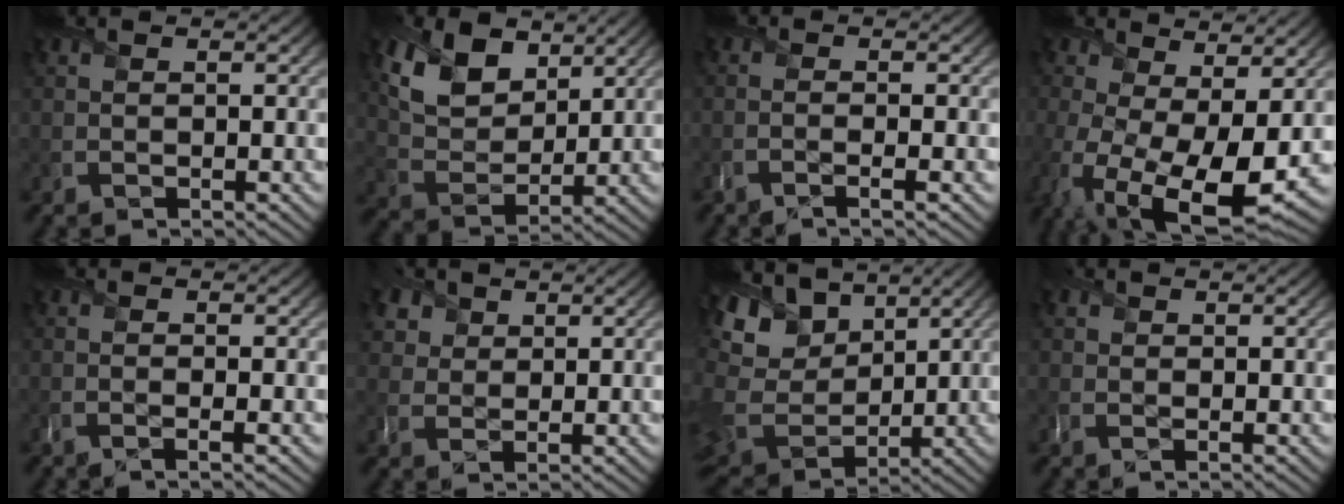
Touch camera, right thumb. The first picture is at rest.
{"total": 9.2, "force": [5.0, 5.5, 5.3], "torque": [-0.135, -0.001, 0.089]}
{"total": 2.1, "force": [-1.0, 0.2, 1.8], "torque": [-0.029, 0.005, -0.032]}
{"total": 15.0, "force": [-3.1, 7.5, 12.7], "torque": [-0.257, -0.056, -0.023]}
{"total": 1.6, "force": [-0.7, 0.1, 1.5], "torque": [-0.026, 0.003, -0.021]}
{"total": 4.3, "force": [2.6, 3.1, 1.5], "torque": [-0.055, -0.006, 0.059]}
{"total": 13.5, "force": [6.6, 8.7, 8.0], "torque": [-0.235, 0.037, 0.130]}
{"total": 0.8, "force": [0.2, 0.7, 0.1], "torque": [-0.001, -0.003, 0.002]}